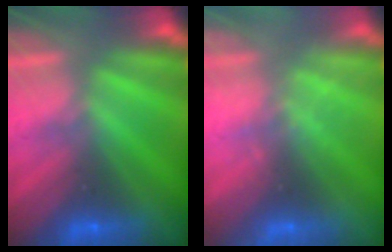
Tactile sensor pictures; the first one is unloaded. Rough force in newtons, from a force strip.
{"total": 2.3}